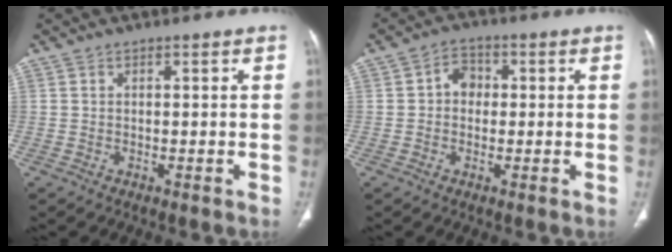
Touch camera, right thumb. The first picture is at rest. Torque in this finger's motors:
{"motor_torque": [-0.33, 0.31, 0.57, 0.02, 0.04]}